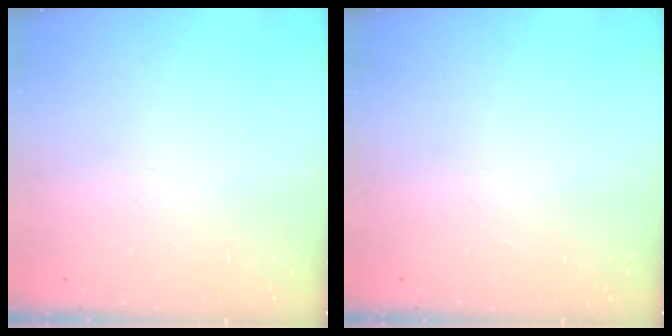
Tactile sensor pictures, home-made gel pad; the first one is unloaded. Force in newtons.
{"total": 0.0}